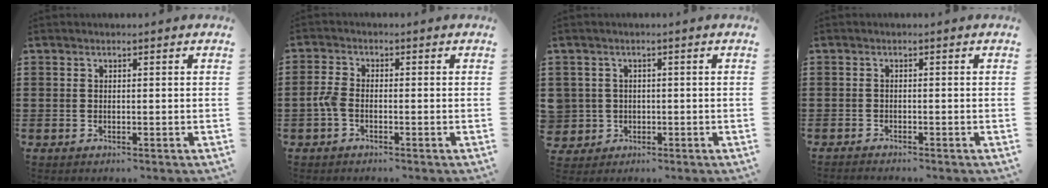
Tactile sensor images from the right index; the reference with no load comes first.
{"total": 2.5, "force": [-1.0, 1.2, 1.9], "torque": [-0.059, -0.004, -0.026]}
{"total": 2.7, "force": [-0.3, 2.7, 0.1], "torque": [-0.017, 0.008, -0.011]}
{"total": 1.0, "force": [-1.0, -0.1, -0.1], "torque": [0.000, 0.001, -0.020]}